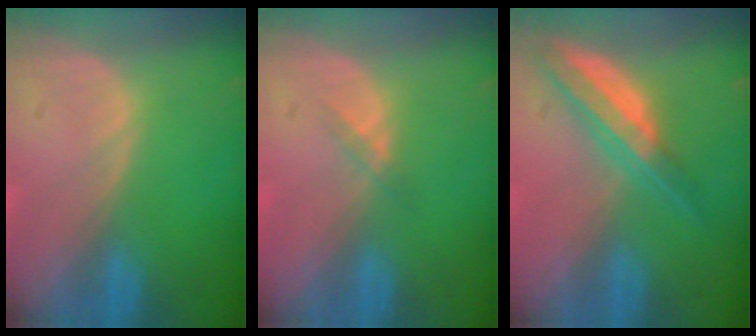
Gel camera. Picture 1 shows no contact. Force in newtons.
{"total": 1.4, "press": 1.1, "slide": 0.8}
{"total": 6.6, "press": 5.6, "slide": 3.4}